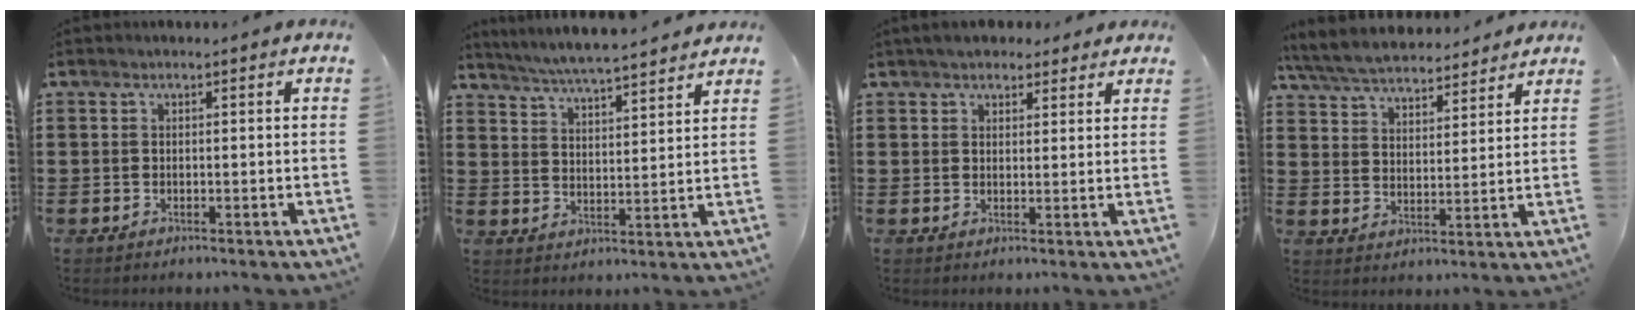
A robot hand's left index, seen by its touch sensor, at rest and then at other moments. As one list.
[{"total": 5.2, "force": [5.0, -0.4, 1.2], "torque": [-0.045, -0.029, 0.087]}, {"total": 3.5, "force": [3.0, 1.5, 1.0], "torque": [-0.028, 0.001, 0.056]}, {"total": 6.1, "force": [5.8, 0.8, 1.5], "torque": [-0.054, -0.026, 0.102]}]